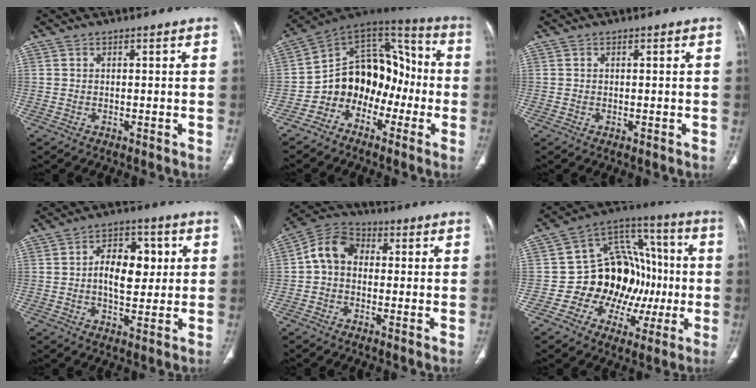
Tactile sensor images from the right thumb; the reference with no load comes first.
{"total": 15.1, "force": [-4.5, 11.6, 8.5], "torque": [-0.073, 0.091, -0.088]}
{"total": 0.0}
{"total": 10.0, "force": [1.2, 6.0, 7.9], "torque": [-0.094, 0.006, 0.019]}
{"total": 8.0, "force": [0.2, 6.1, 5.2], "torque": [-0.081, 0.027, -0.011]}
{"total": 19.1, "force": [-2.1, 14.8, 11.8], "torque": [-0.108, 0.043, -0.030]}